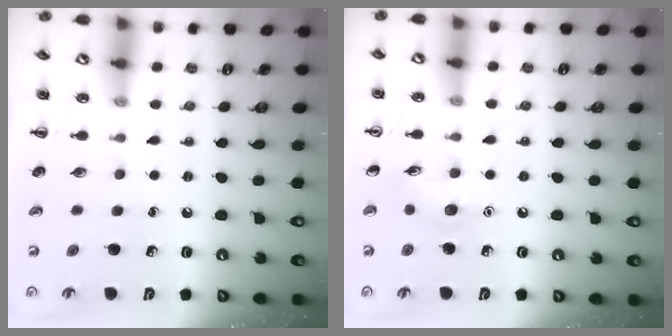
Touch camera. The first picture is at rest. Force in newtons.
{"total": 6.2, "press": 6.0, "slide": 1.7}